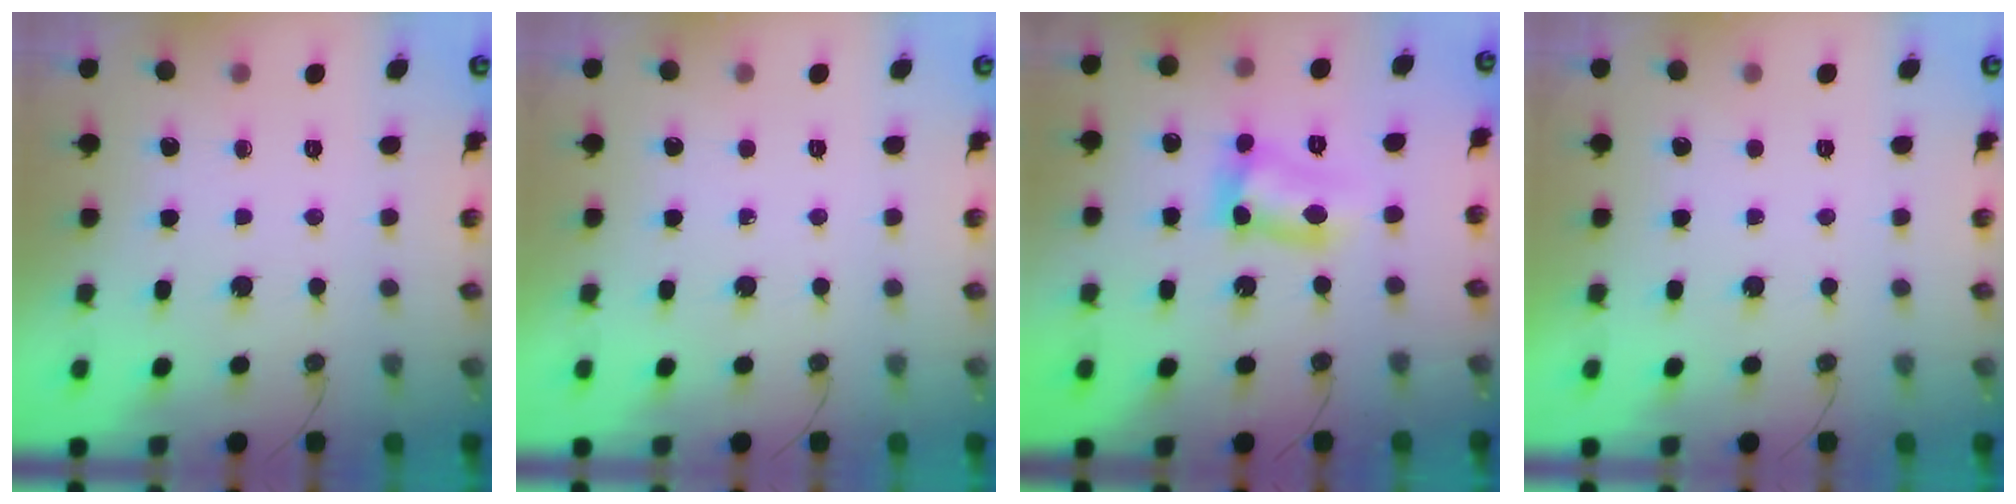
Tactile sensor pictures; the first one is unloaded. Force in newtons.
{"total": 0.0}
{"total": 10.7, "press": 10.7, "slide": 0.6}
{"total": 0.0}